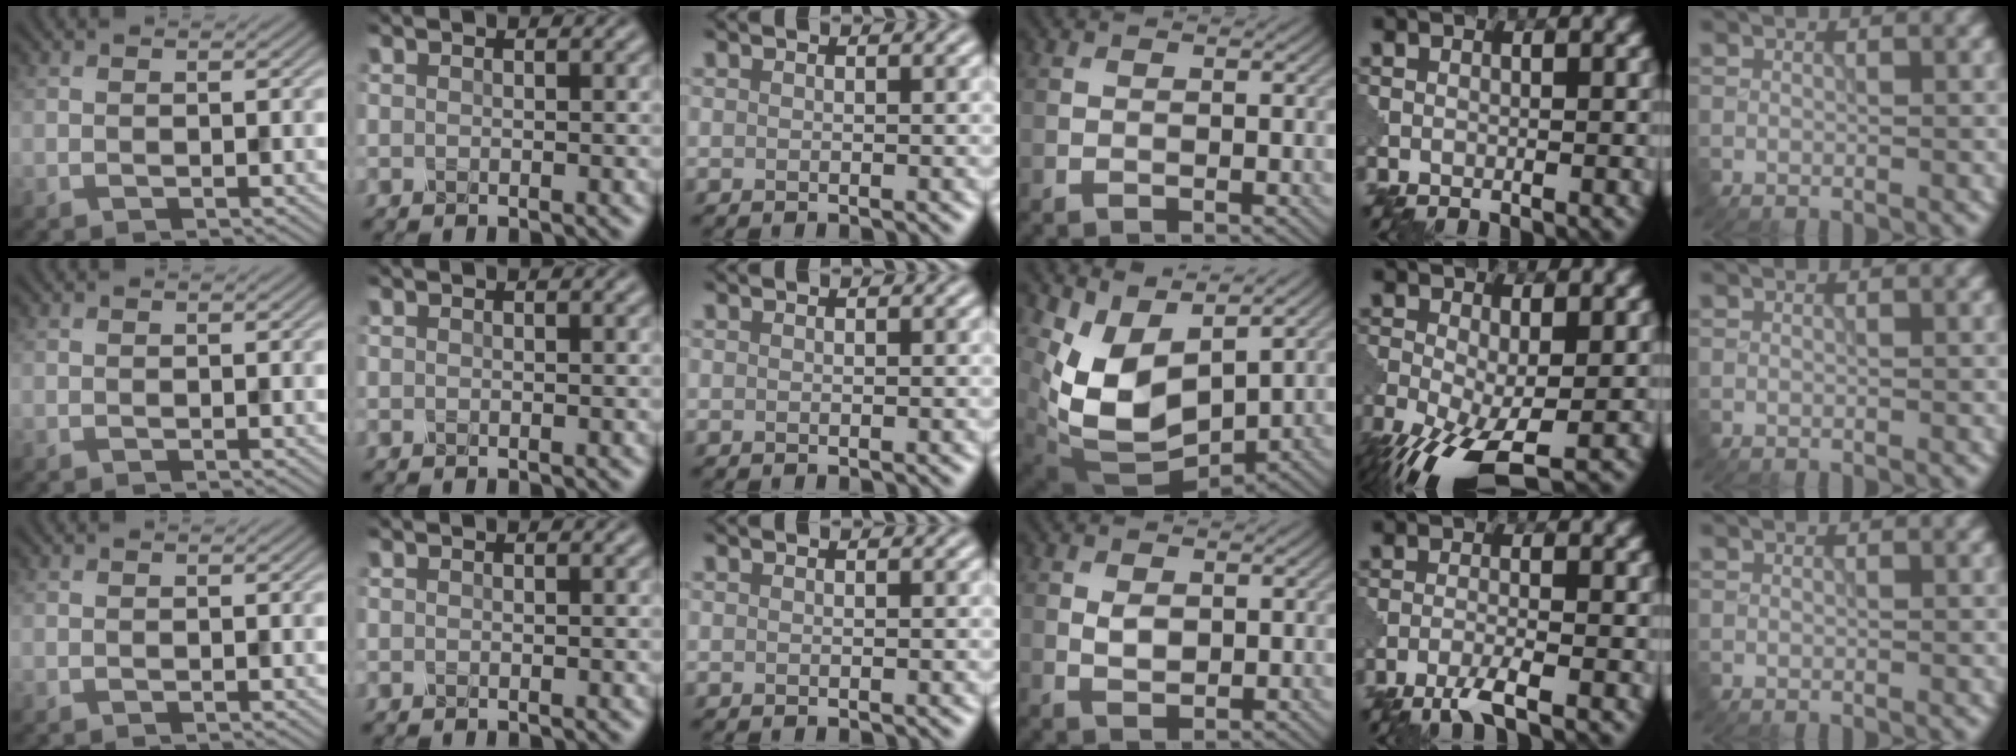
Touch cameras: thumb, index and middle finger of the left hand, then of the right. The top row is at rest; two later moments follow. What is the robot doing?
{"motion": "squeeze", "object": "clothespin"}